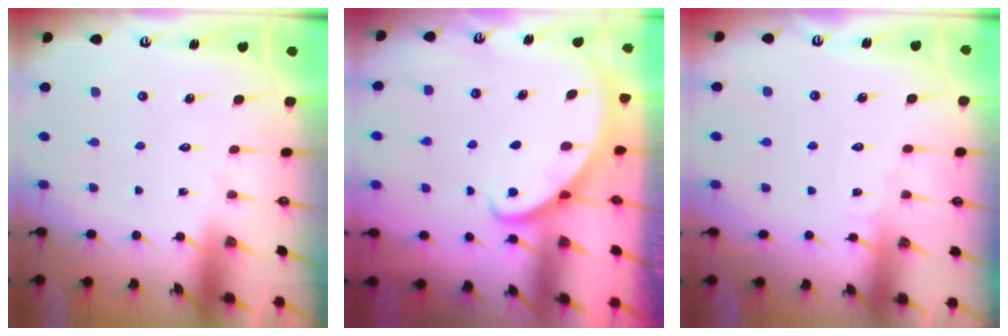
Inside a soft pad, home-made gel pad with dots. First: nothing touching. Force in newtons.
{"total": 2.7, "press": 2.7, "slide": 0.2}
{"total": 3.5, "press": 3.5, "slide": 0.4}